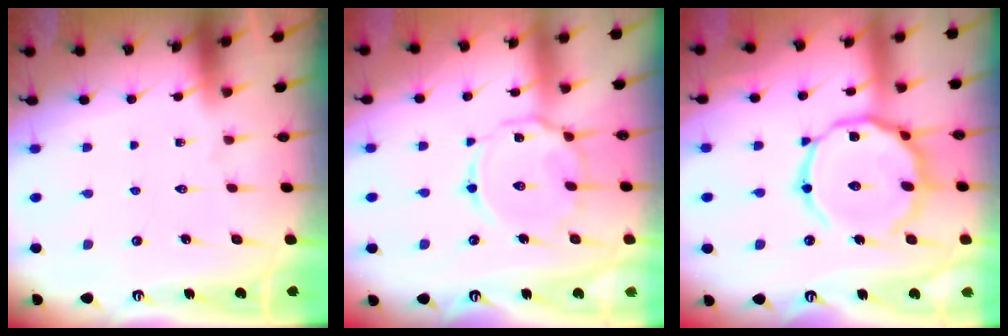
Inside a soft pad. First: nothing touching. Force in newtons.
{"total": 10.5, "press": 10.5, "slide": 0.7}
{"total": 18.5, "press": 18.4, "slide": 1.4}